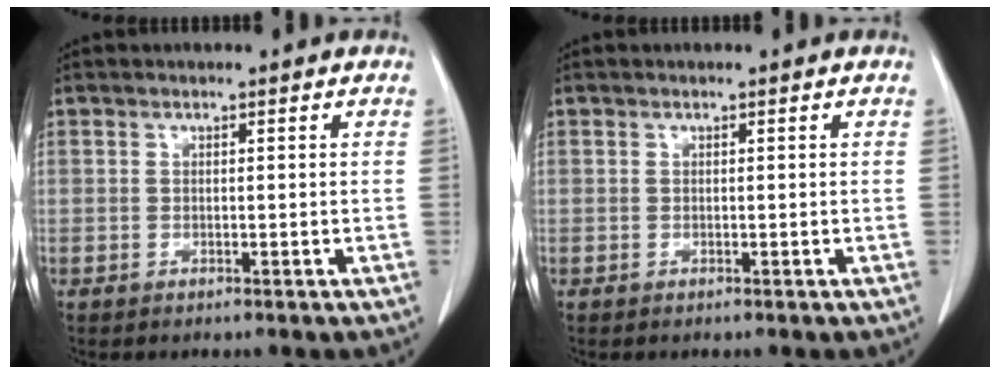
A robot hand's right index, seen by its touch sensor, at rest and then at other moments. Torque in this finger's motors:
{"motor_torque": [0.04, 0.02, -0.02, -0.01]}